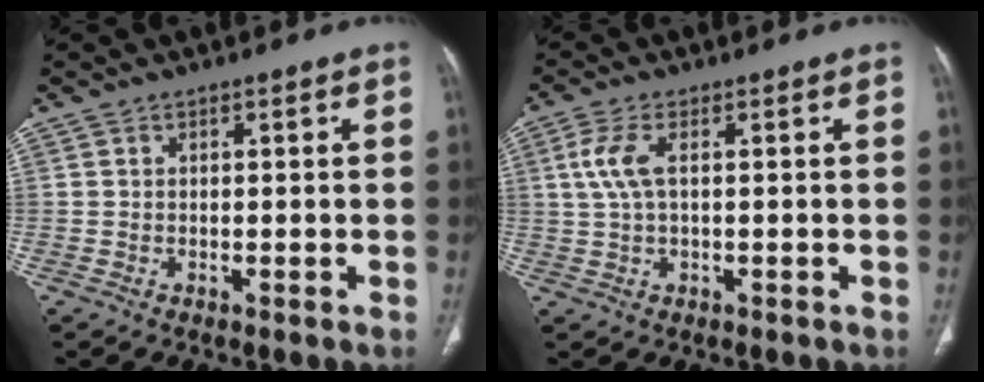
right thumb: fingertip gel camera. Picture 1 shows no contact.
{"total": 5.1, "force": [1.1, 2.0, 4.6], "torque": [-0.125, 0.010, 0.023]}